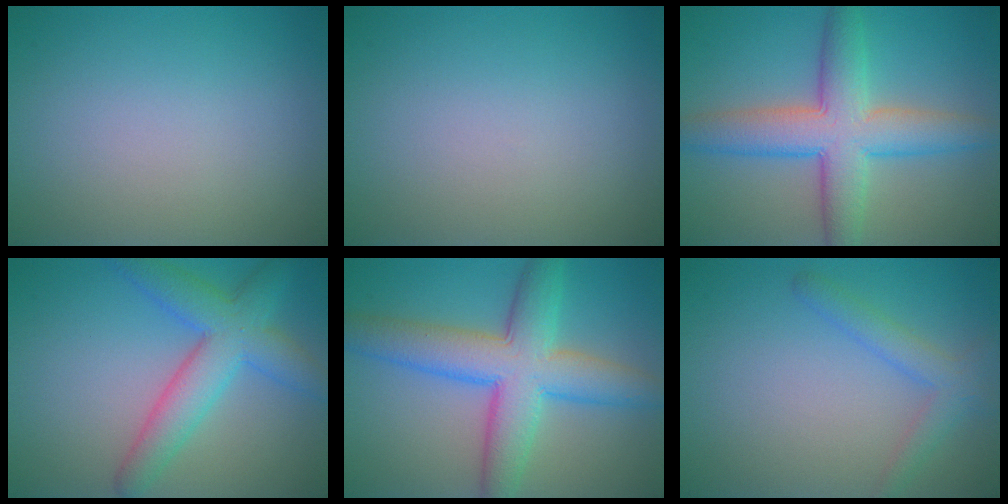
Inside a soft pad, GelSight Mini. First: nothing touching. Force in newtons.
{"total": 0.0}
{"total": 7.5, "press": 7.4, "slide": 0.3}
{"total": 5.9, "press": 5.9, "slide": 0.2}
{"total": 8.4, "press": 8.4, "slide": 0.1}
{"total": 2.5, "press": 2.5, "slide": 0.2}